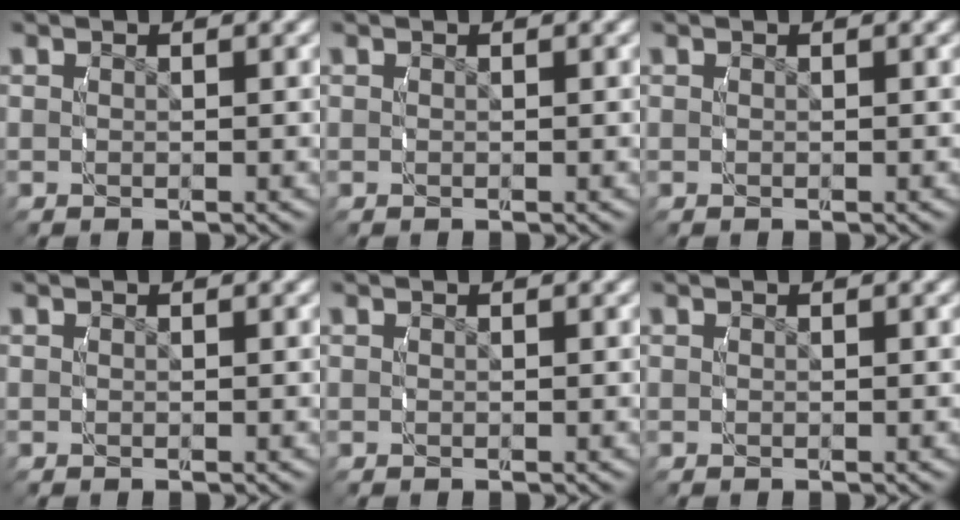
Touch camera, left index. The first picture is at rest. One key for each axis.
{"total": 0.0}
{"total": 0.0}
{"total": 0.0}
{"total": 0.0}
{"total": 0.0}